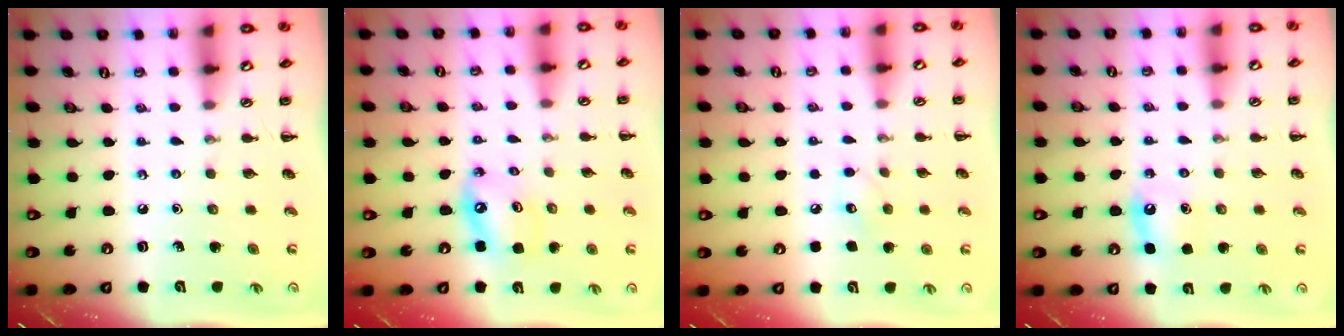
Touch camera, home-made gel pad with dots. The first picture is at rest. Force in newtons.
{"total": 7.1, "press": 6.9, "slide": 1.5}
{"total": 6.6, "press": 6.4, "slide": 1.5}
{"total": 5.7, "press": 5.4, "slide": 1.9}